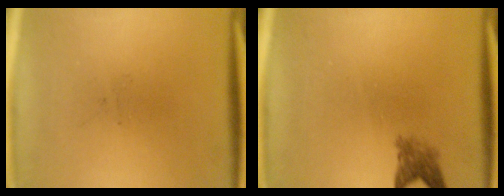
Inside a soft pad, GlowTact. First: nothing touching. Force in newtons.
{"total": 2.4}